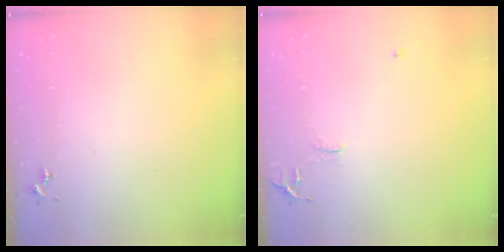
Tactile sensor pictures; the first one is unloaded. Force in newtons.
{"total": 8.1, "press": 8.0, "slide": 0.7}